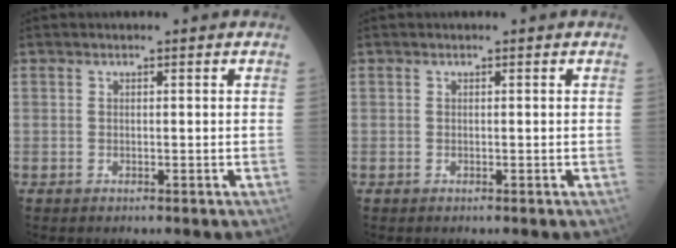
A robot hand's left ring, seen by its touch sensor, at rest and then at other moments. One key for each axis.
{"total": 0.0}